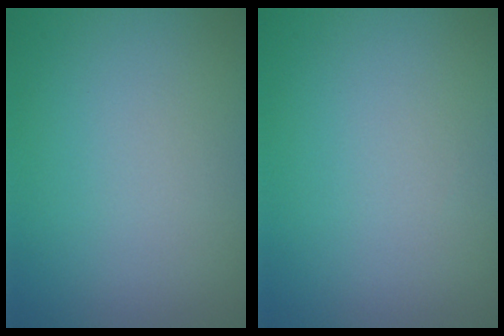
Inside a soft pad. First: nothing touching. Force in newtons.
{"total": 0.0}